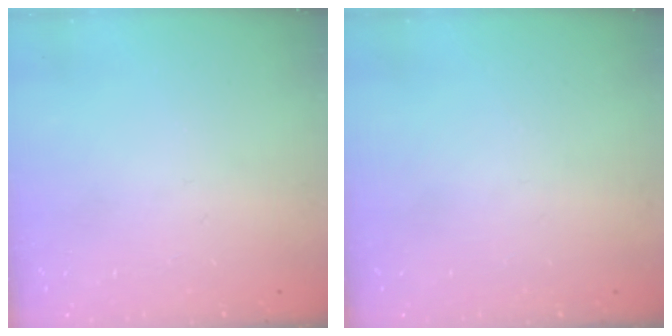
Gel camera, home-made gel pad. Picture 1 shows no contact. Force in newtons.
{"total": 0.0}